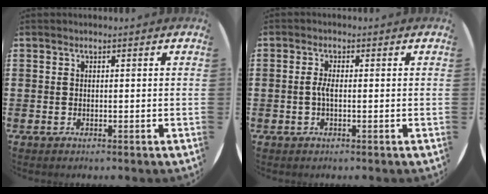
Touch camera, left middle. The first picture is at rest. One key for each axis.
{"total": 1.6, "fx": -0.2, "fy": 0.5, "fz": 1.5, "tx": -0.037, "ty": -0.001, "tz": -0.007}